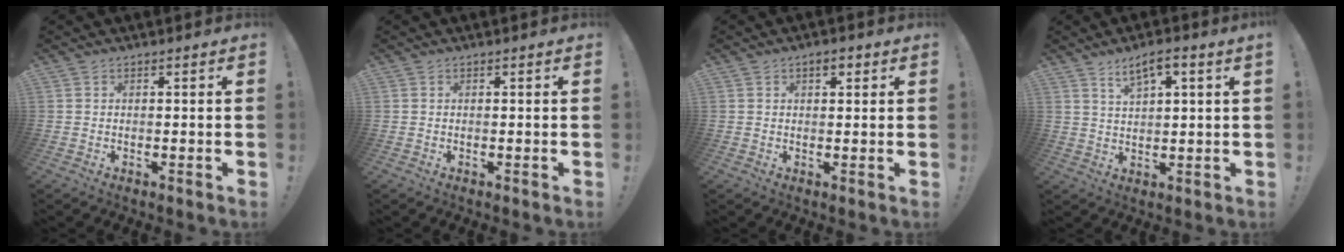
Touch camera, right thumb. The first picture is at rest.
{"total": 0.0}
{"total": 2.8, "force": [1.5, 1.3, 1.9], "torque": [-0.017, -0.004, 0.020]}
{"total": 5.4, "force": [3.4, 0.9, 4.1], "torque": [-0.068, -0.012, 0.055]}